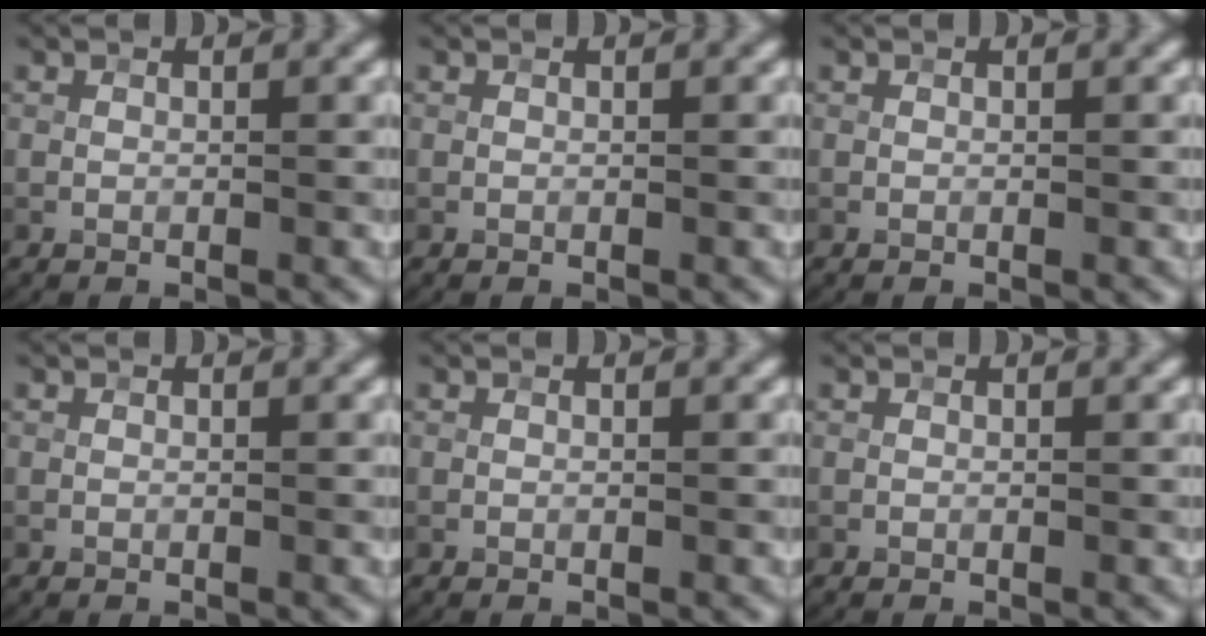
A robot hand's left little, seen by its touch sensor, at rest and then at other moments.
{"total": 0.0}
{"total": 0.0}
{"total": 0.0}
{"total": 0.0}
{"total": 0.0}